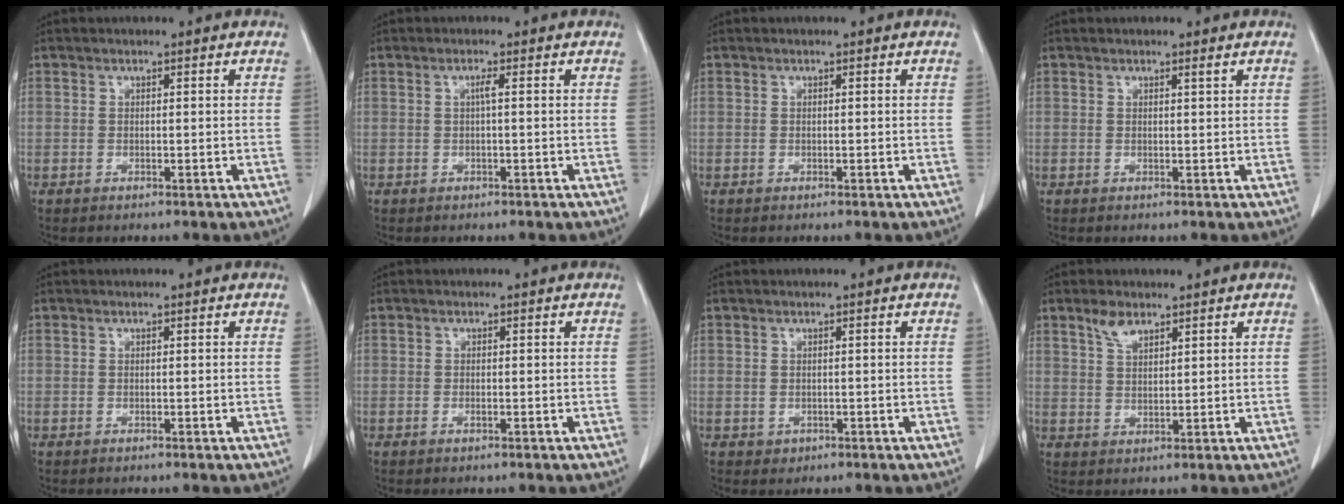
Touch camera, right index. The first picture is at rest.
{"total": 1.3, "force": [0.2, 0.3, 1.3], "torque": [-0.030, 0.002, 0.005]}
{"total": 0.0}
{"total": 0.6, "force": [0.4, 0.1, 0.4], "torque": [-0.013, 0.002, 0.009]}
{"total": 0.0}
{"total": 1.1, "force": [-0.4, 0.6, 0.8], "torque": [-0.018, 0.000, -0.004]}
{"total": 1.9, "force": [-0.4, 1.6, 0.9], "torque": [-0.017, 0.000, 0.006]}
{"total": 3.9, "force": [2.6, 1.8, 2.3], "torque": [-0.049, 0.005, 0.056]}